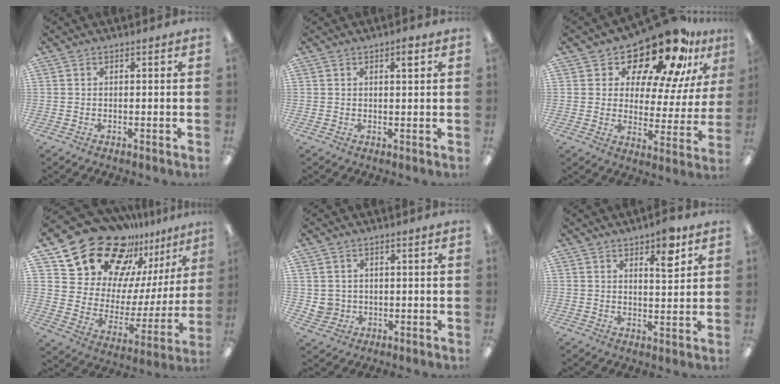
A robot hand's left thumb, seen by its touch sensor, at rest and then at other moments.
{"total": 2.3, "force": [1.3, 0.7, 1.7], "torque": [-0.021, -0.004, 0.019]}
{"total": 19.0, "force": [15.4, 6.4, 9.1], "torque": [-0.144, -0.118, 0.258]}
{"total": 22.0, "force": [17.9, 11.0, 6.7], "torque": [-0.123, -0.131, 0.327]}
{"total": 3.2, "force": [0.5, 3.1, 0.4], "torque": [-0.013, 0.006, 0.011]}
{"total": 6.8, "force": [4.4, 2.3, 4.6], "torque": [-0.052, -0.024, 0.068]}